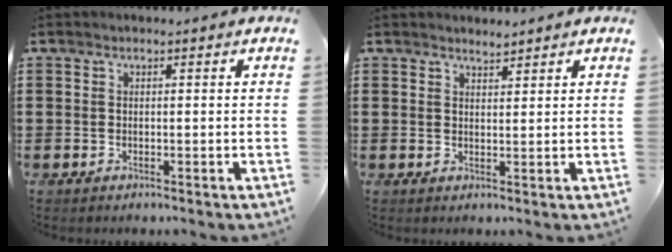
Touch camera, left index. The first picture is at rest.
{"total": 1.8, "force": [1.8, 0.2, 0.0], "torque": [-0.004, 0.001, 0.034]}